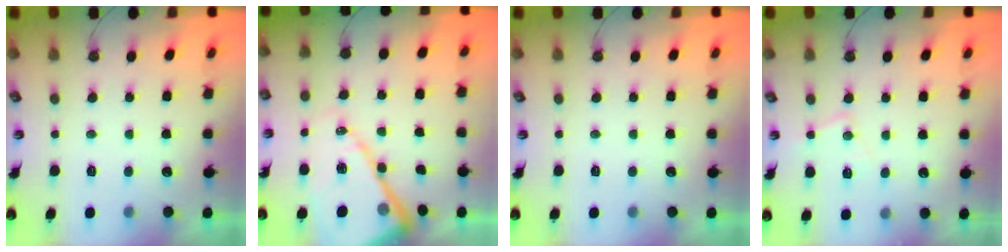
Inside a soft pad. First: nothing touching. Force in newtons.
{"total": 17.9, "press": 17.8, "slide": 1.8}
{"total": 0.0}
{"total": 7.4, "press": 7.4, "slide": 0.5}